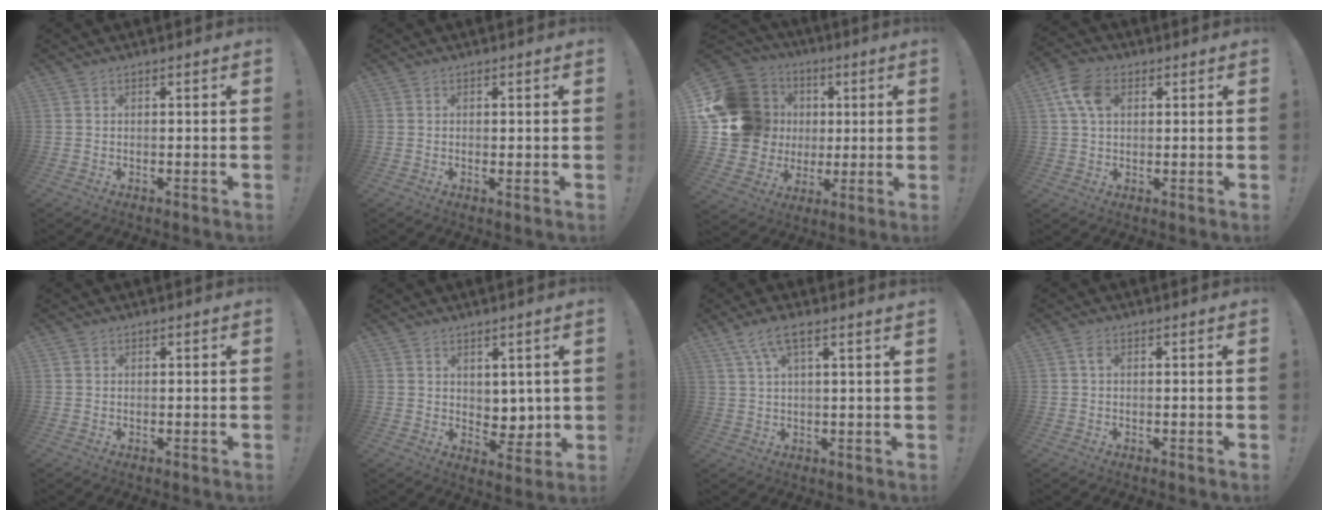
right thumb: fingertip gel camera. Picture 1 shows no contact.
{"total": 0.5, "force": [0.2, 0.2, 0.4], "torque": [0.000, -0.003, 0.003]}
{"total": 21.1, "force": [3.1, 18.5, 9.7], "torque": [-0.165, -0.007, 0.106]}
{"total": 9.8, "force": [2.9, 6.6, 6.5], "torque": [-0.126, 0.008, 0.056]}
{"total": 0.7, "force": [0.4, 0.6, 0.0], "torque": [0.006, -0.002, 0.006]}
{"total": 6.1, "force": [2.7, 5.0, 2.2], "torque": [-0.015, -0.032, 0.057]}
{"total": 5.9, "force": [3.3, 0.7, 4.8], "torque": [-0.093, -0.008, 0.059]}
{"total": 1.5, "force": [0.3, 0.8, 1.2], "torque": [-0.019, 0.002, 0.002]}